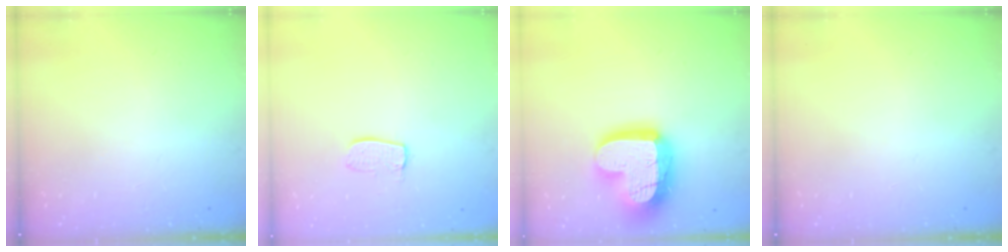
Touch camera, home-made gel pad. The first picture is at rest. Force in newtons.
{"total": 7.1, "press": 7.1, "slide": 0.3}
{"total": 21.2, "press": 21.2, "slide": 1.7}
{"total": 0.0}